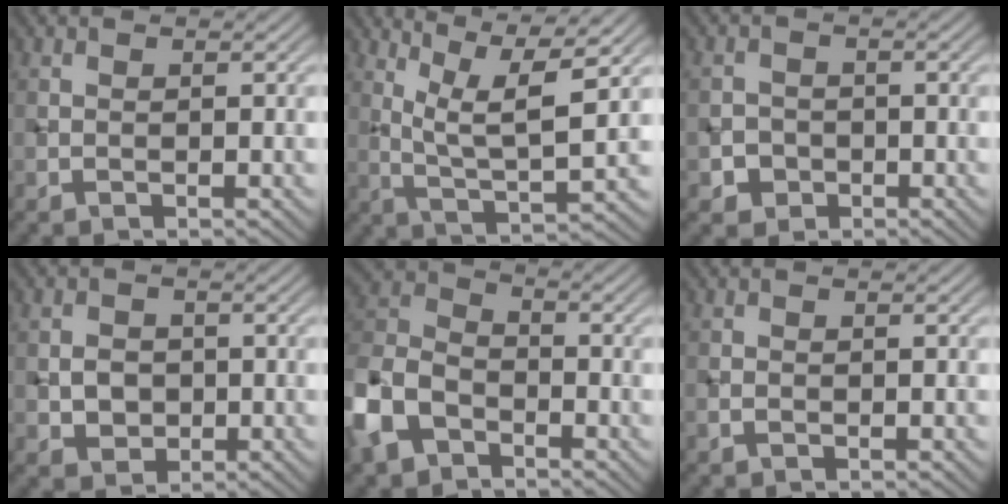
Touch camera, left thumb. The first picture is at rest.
{"total": 8.5, "force": [4.3, 1.4, 7.2], "torque": [-0.137, 0.007, 0.087]}
{"total": 2.4, "force": [-1.0, 2.1, 0.6], "torque": [-0.001, 0.001, -0.025]}
{"total": 2.9, "force": [-0.3, 2.5, 1.5], "torque": [-0.032, -0.001, -0.010]}
{"total": 8.9, "force": [-4.9, 5.6, 4.9], "torque": [-0.128, -0.006, -0.123]}
{"total": 0.8, "force": [-0.4, 0.5, 0.4], "torque": [-0.010, -0.001, -0.008]}